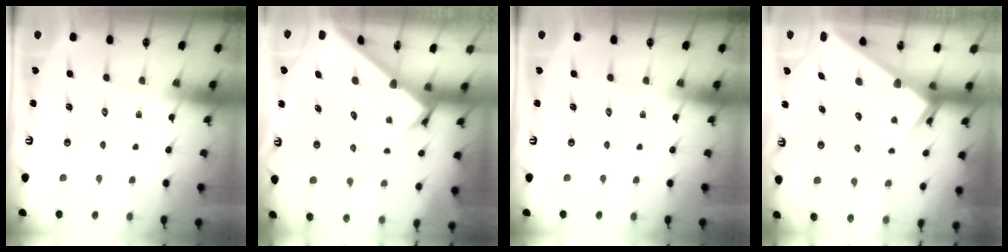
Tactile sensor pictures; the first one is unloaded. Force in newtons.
{"total": 2.9, "press": 2.9, "slide": 0.2}
{"total": 0.0}
{"total": 2.5, "press": 2.5, "slide": 0.1}